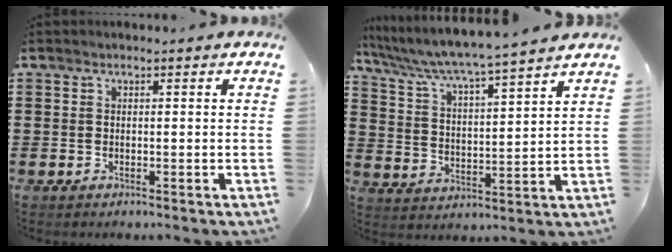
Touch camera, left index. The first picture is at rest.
{"total": 5.2, "force": [4.7, -0.7, 2.1], "torque": [-0.064, -0.037, 0.072]}